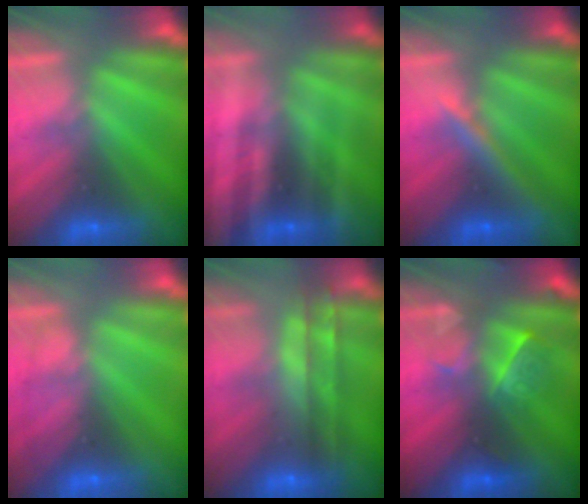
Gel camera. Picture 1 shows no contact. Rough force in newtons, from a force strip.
{"total": 3.1}
{"total": 2.9}
{"total": 1.8}
{"total": 5.9}
{"total": 2.4}